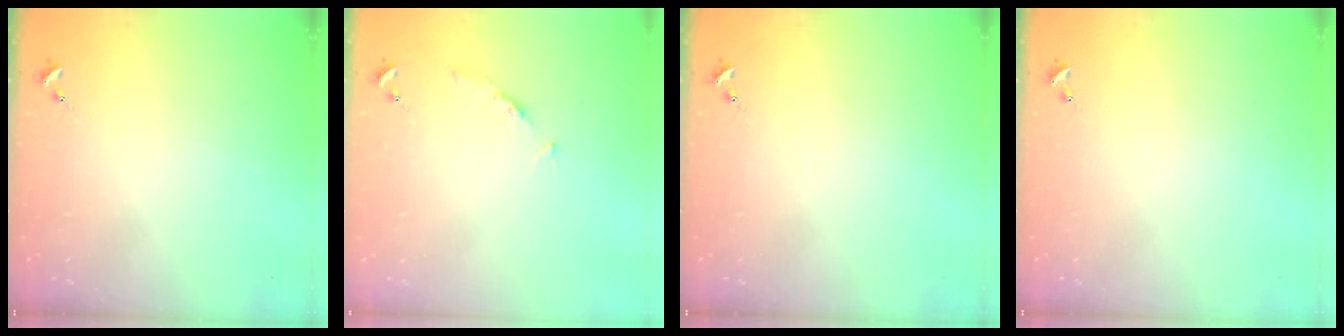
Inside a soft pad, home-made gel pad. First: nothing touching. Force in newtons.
{"total": 3.9, "press": 3.9, "slide": 0.5}
{"total": 0.0}
{"total": 0.0}